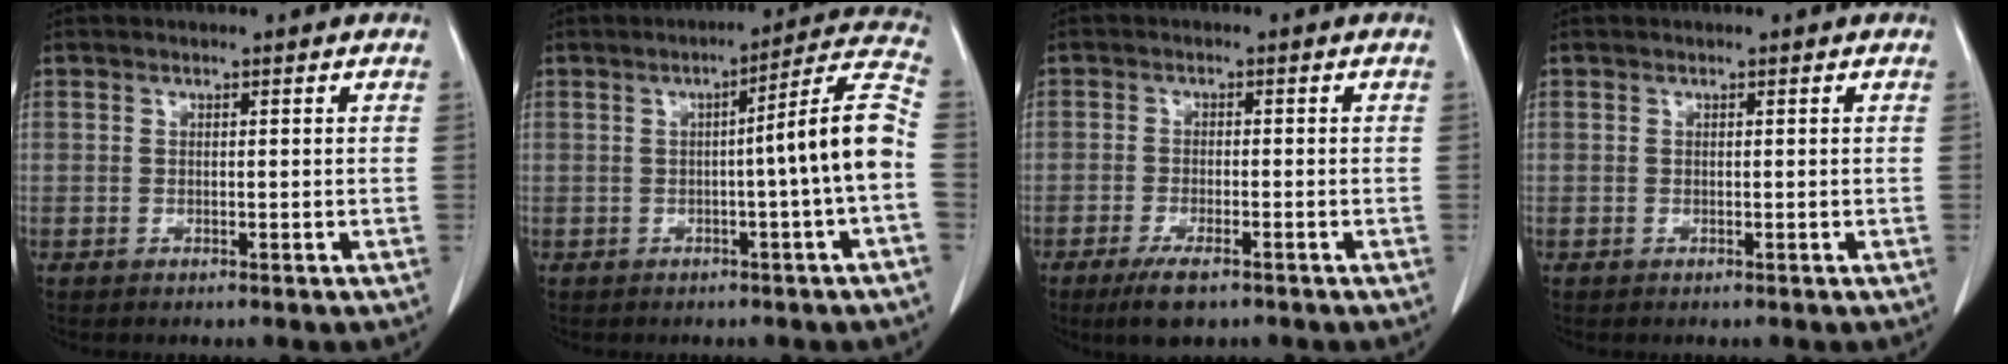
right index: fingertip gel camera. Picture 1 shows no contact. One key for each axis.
{"total": 9.8, "fx": -1.3, "fy": -1.4, "fz": 9.6, "tx": -0.126, "ty": 0.018, "tz": -0.022}
{"total": 5.2, "fx": -3.5, "fy": 1.2, "fz": 3.6, "tx": -0.069, "ty": -0.010, "tz": -0.056}
{"total": 0.0}